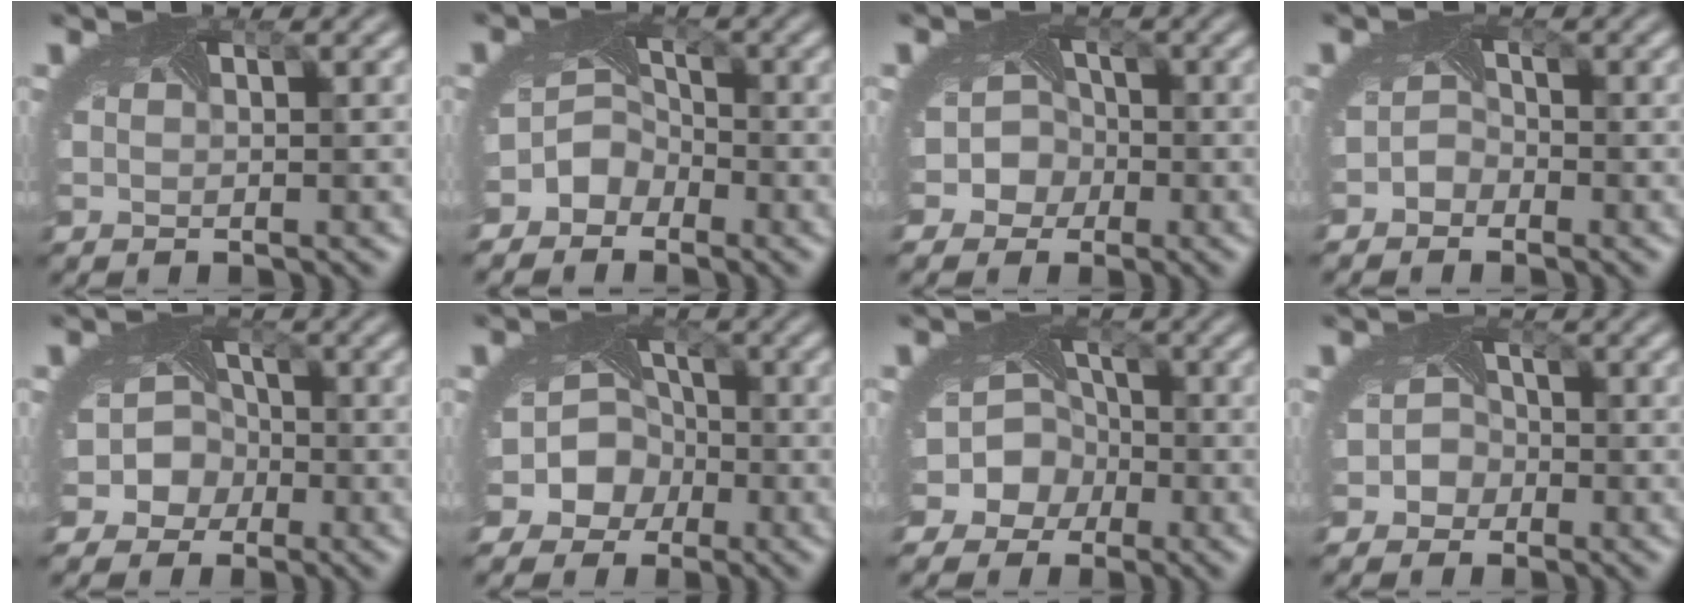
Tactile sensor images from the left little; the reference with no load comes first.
{"total": 3.2, "force": [-2.2, 2.2, 0.5], "torque": [0.009, 0.002, -0.046]}
{"total": 5.3, "force": [-1.7, 4.8, 1.5], "torque": [-0.008, 0.008, -0.049]}
{"total": 1.6, "force": [-1.4, 0.9, 0.0], "torque": [-0.004, -0.003, -0.032]}
{"total": 6.0, "force": [-2.1, 5.4, 1.6], "torque": [-0.012, 0.003, -0.061]}
{"total": 8.5, "force": [-2.9, 7.5, 2.7], "torque": [-0.047, 0.003, -0.073]}
{"total": 8.9, "force": [-3.1, 7.9, 2.7], "torque": [-0.051, 0.002, -0.077]}
{"total": 2.6, "force": [-1.5, 2.2, 0.3], "torque": [0.014, 0.003, -0.027]}